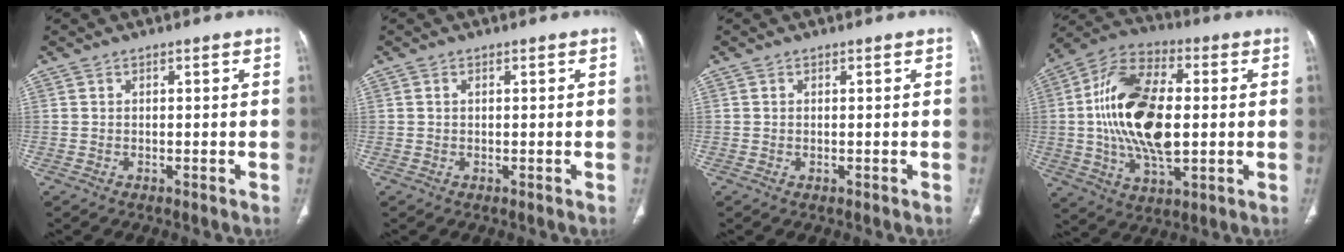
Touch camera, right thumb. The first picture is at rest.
{"total": 0.6, "force": [0.2, 0.4, 0.5], "torque": [-0.012, 0.004, 0.004]}
{"total": 0.0}
{"total": 21.2, "force": [1.2, 11.5, 17.7], "torque": [-0.328, 0.008, 0.021]}